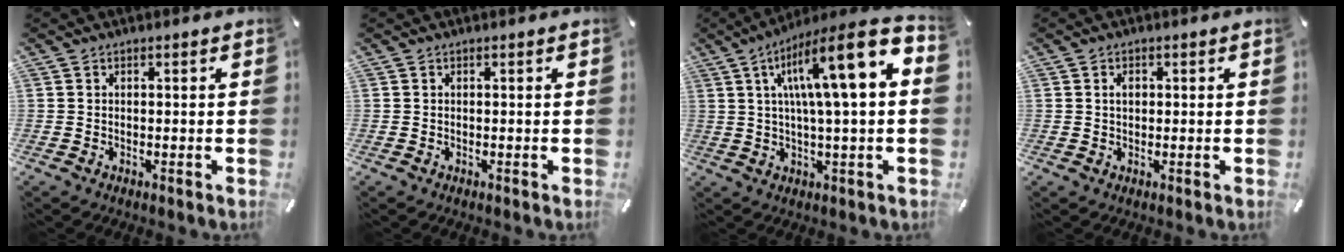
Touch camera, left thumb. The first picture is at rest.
{"total": 0.0}
{"total": 17.5, "force": [5.8, 2.8, 16.3], "torque": [-0.266, -0.030, 0.079]}
{"total": 1.8, "force": [0.3, 1.3, 1.2], "torque": [-0.018, 0.003, 0.002]}